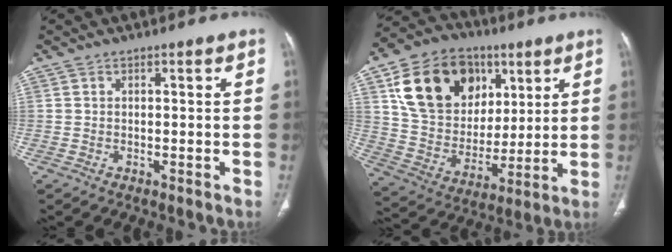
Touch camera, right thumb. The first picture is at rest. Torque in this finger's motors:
{"motor_torque": [0.99, 0.93, -0.75, -0.05, -0.02]}